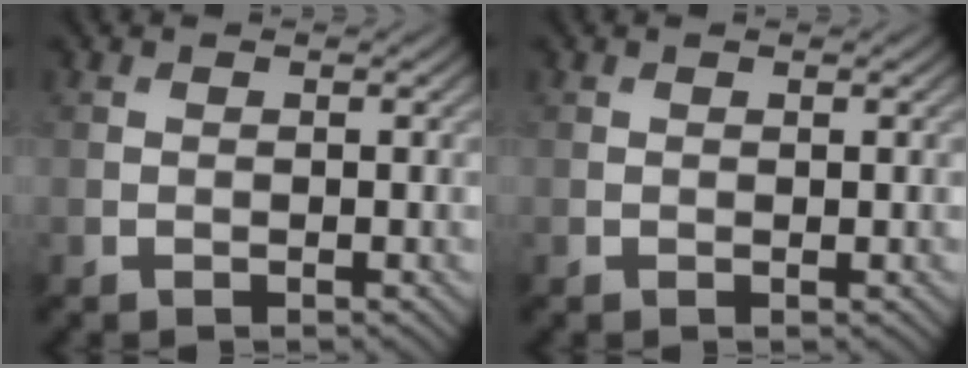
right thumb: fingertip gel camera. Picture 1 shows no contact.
{"total": 0.0}